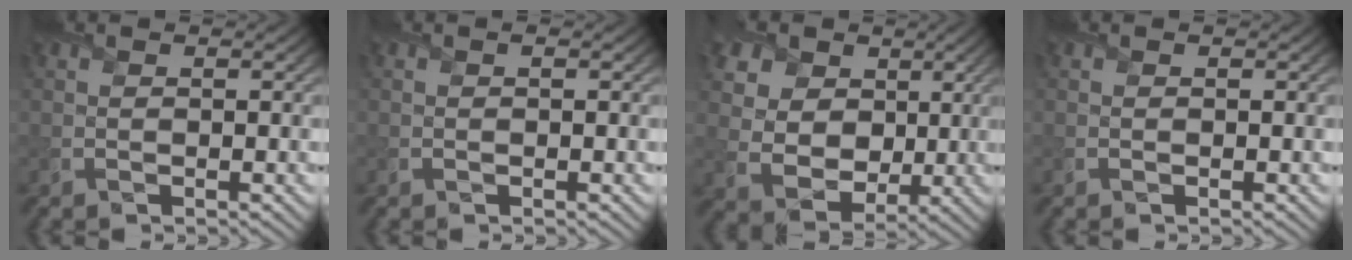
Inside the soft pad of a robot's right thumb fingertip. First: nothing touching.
{"total": 0.5, "force": [-0.1, 0.2, 0.5], "torque": [-0.012, 0.001, 0.000]}
{"total": 13.5, "force": [5.3, 10.6, 6.4], "torque": [-0.182, 0.018, 0.108]}
{"total": 0.0}